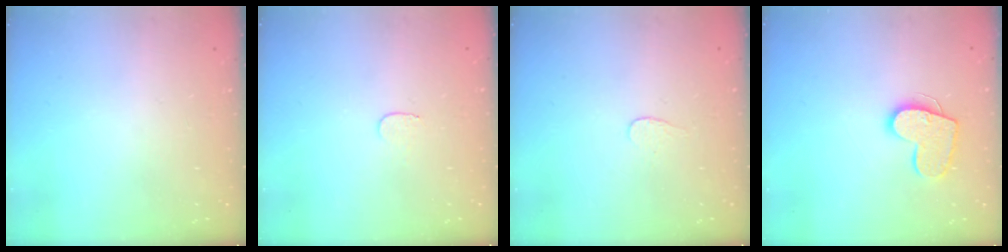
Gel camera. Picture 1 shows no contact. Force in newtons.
{"total": 3.1, "press": 3.1, "slide": 0.3}
{"total": 2.7, "press": 2.7, "slide": 0.3}
{"total": 12.4, "press": 12.4, "slide": 0.7}